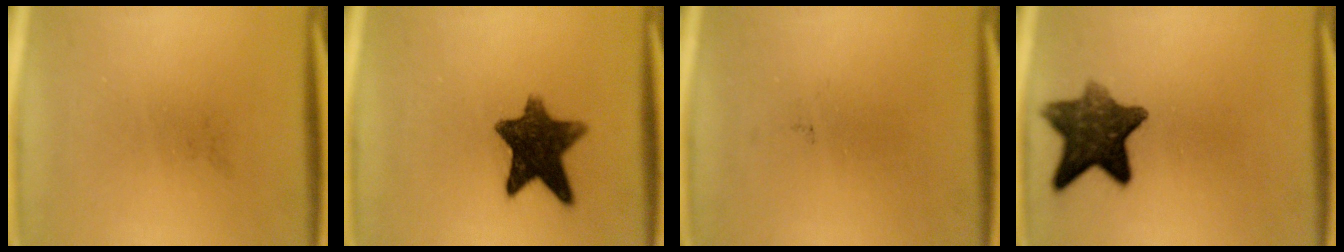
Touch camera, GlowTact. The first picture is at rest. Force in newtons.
{"total": 10.9}
{"total": 0.0}
{"total": 10.3}